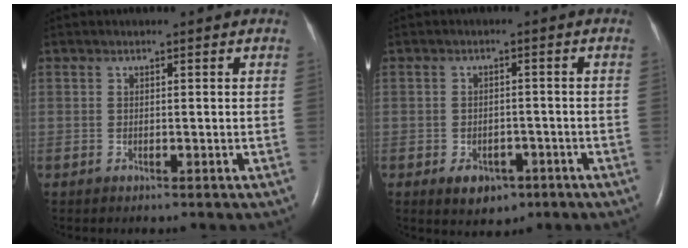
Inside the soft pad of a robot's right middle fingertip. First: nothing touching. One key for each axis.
{"total": 4.6, "fx": -2.4, "fy": 3.1, "fz": 2.4, "tx": -0.033, "ty": 0.003, "tz": -0.022}